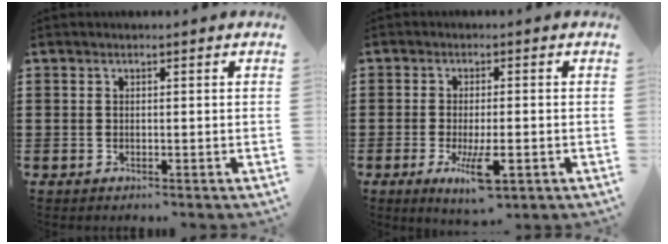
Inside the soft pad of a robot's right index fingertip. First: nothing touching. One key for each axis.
{"total": 6.4, "fx": -2.5, "fy": 1.8, "fz": 5.6, "tx": -0.114, "ty": -0.015, "tz": -0.043}